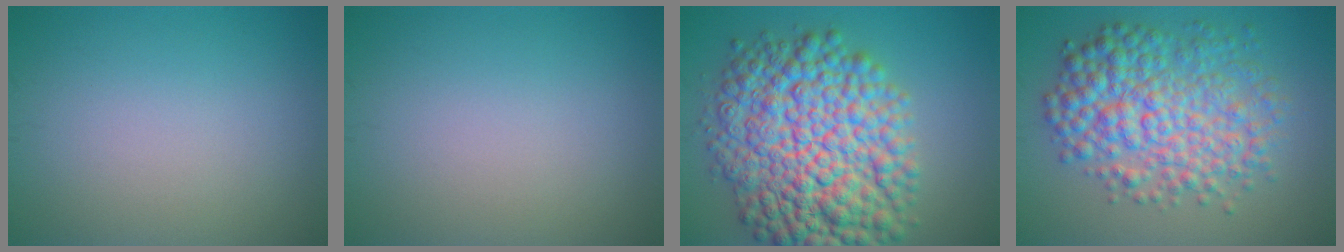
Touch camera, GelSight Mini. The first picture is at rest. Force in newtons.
{"total": 0.0}
{"total": 13.4, "press": 13.4, "slide": 0.1}
{"total": 7.9, "press": 7.9, "slide": 0.1}